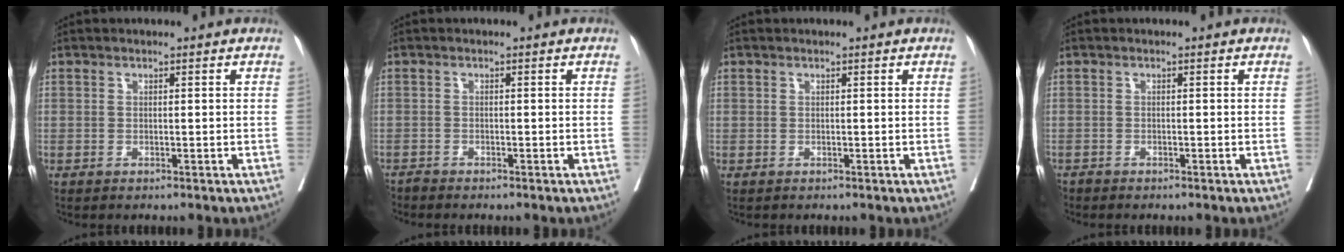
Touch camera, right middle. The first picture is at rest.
{"total": 0.9, "force": [-0.9, -0.1, -0.2], "torque": [0.000, -0.005, -0.020]}
{"total": 0.0}
{"total": 0.7, "force": [-0.7, 0.2, 0.0], "torque": [-0.007, -0.002, -0.017]}